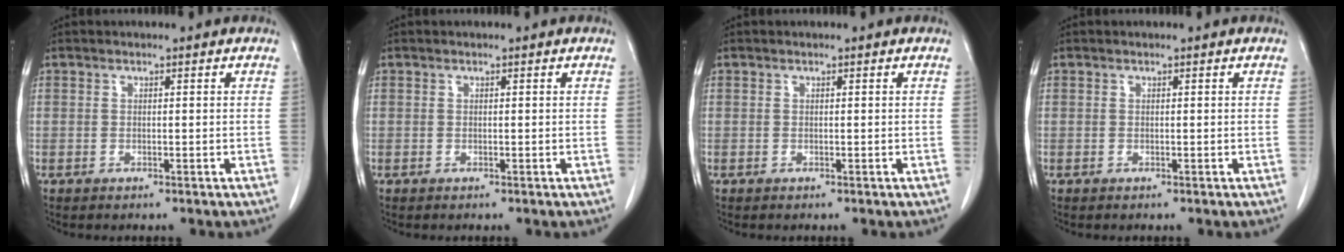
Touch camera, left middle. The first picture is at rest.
{"total": 0.0}
{"total": 0.0}
{"total": 0.0}